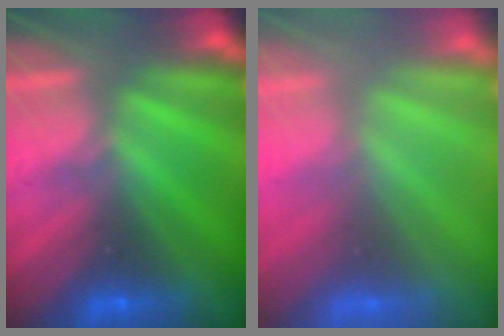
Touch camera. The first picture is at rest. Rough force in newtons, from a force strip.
{"total": 8.0}